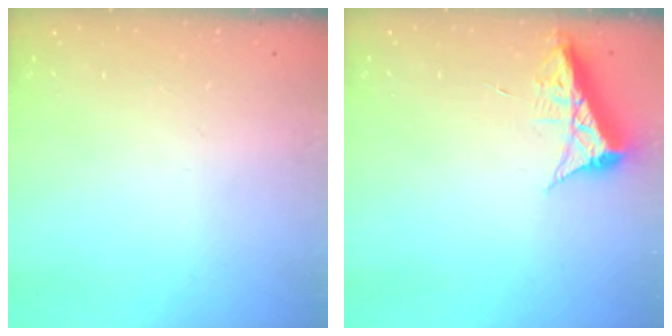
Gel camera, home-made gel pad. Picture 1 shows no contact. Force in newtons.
{"total": 7.7, "press": 7.6, "slide": 1.0}